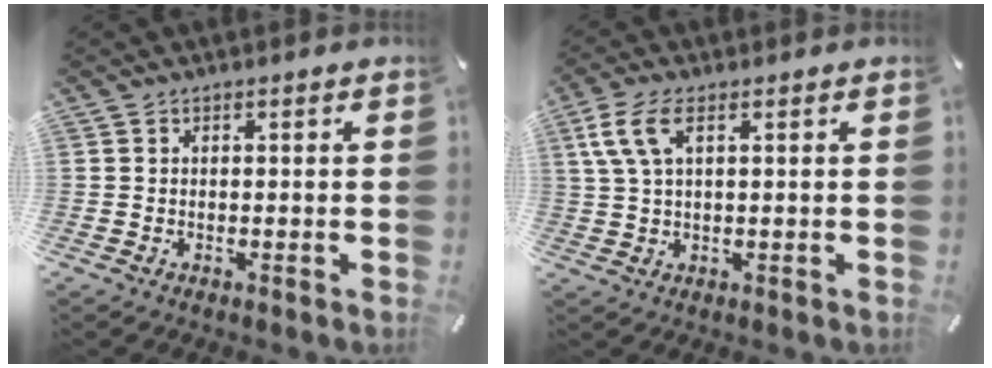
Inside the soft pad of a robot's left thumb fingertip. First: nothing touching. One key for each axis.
{"total": 6.9, "fx": 2.5, "fy": 3.0, "fz": 5.7, "tx": -0.129, "ty": -0.001, "tz": 0.043}